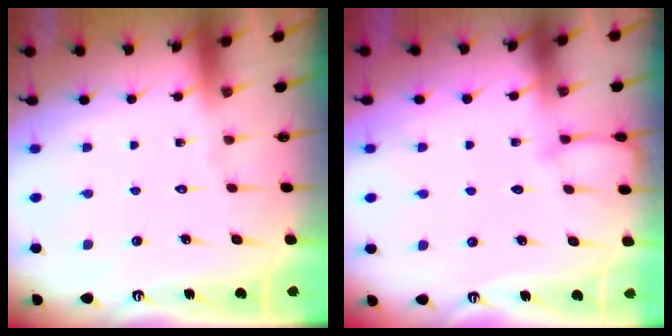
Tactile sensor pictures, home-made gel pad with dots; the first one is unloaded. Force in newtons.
{"total": 4.5, "press": 4.5, "slide": 0.4}